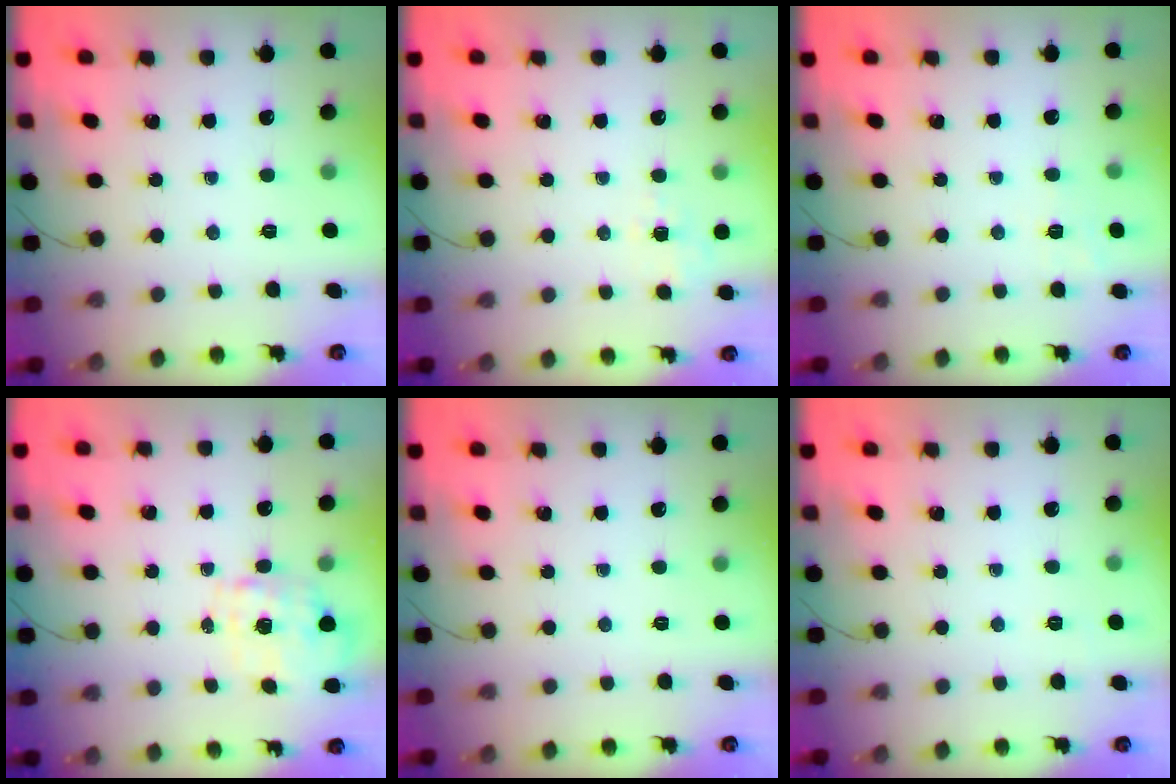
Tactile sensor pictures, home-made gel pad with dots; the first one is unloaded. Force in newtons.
{"total": 1.9, "press": 1.1, "slide": 1.6}
{"total": 5.0, "press": 4.8, "slide": 1.5}
{"total": 1.6, "press": 1.5, "slide": 0.5}
{"total": 0.0}
{"total": 4.7, "press": 4.5, "slide": 1.2}